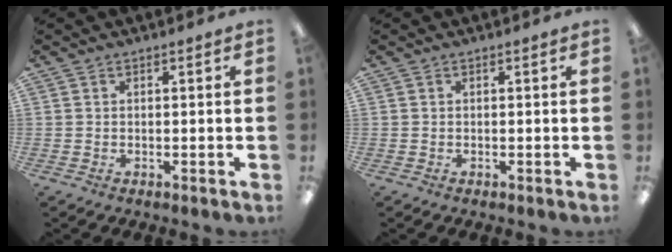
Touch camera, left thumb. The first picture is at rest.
{"total": 0.0}